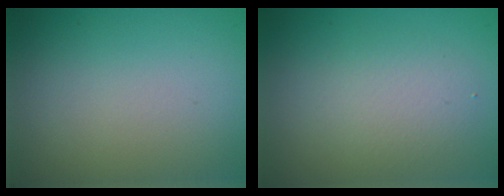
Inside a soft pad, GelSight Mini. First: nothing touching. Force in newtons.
{"total": 2.5, "press": 2.5, "slide": 0.2}